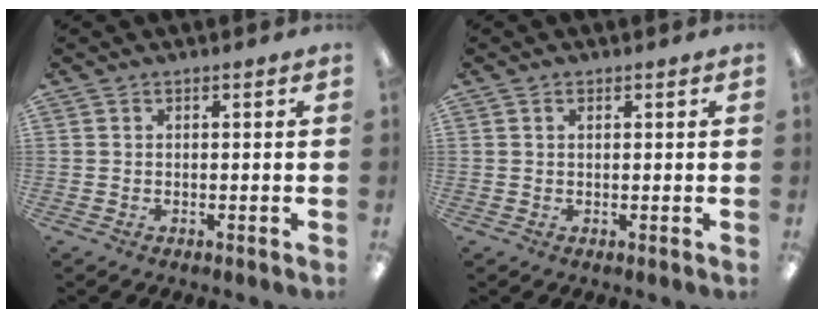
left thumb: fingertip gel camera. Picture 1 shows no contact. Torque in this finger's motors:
{"motor_torque": [0.02, -0.12, -0.27, -0.03, -0.02]}